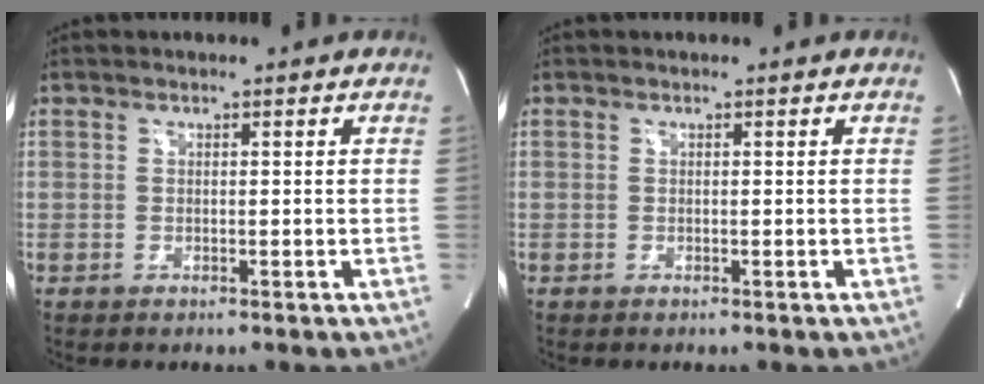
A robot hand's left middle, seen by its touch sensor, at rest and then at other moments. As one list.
[{"total": 0.0}]